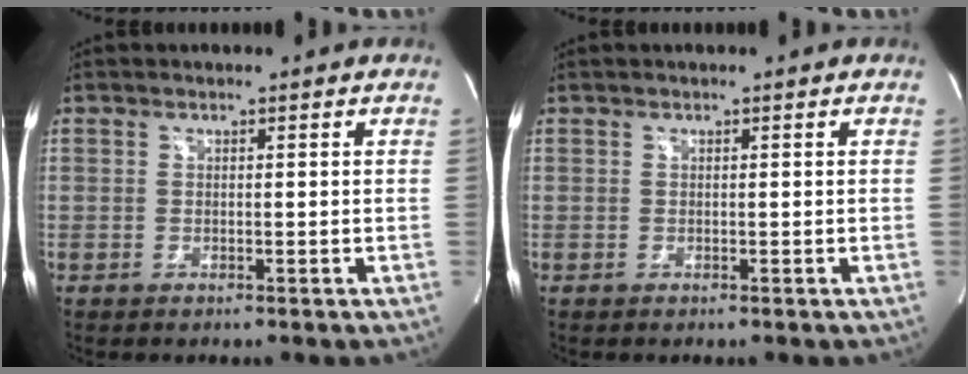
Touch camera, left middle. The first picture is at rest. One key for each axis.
{"total": 0.0}